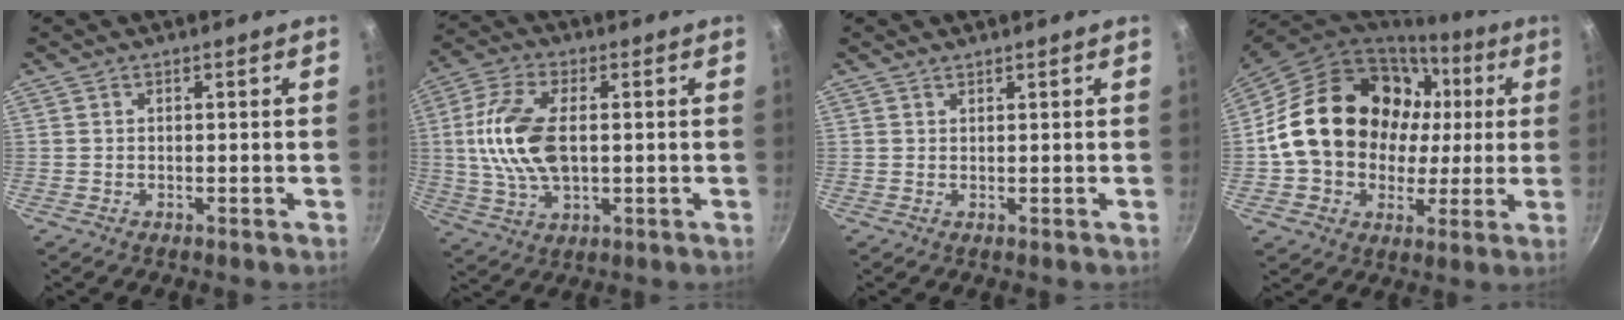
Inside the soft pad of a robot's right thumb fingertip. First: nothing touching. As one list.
[{"total": 13.5, "force": [0.9, 7.2, 11.4], "torque": [-0.221, 0.010, 0.013]}, {"total": 0.7, "force": [0.7, 0.2, 0.0], "torque": [0.001, -0.007, 0.014]}, {"total": 24.0, "force": [3.1, 19.3, 13.9], "torque": [-0.215, 0.038, 0.065]}]